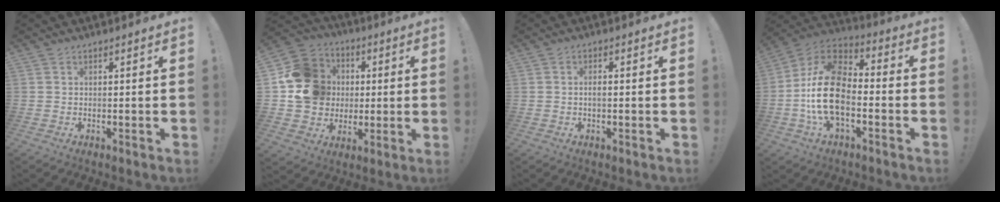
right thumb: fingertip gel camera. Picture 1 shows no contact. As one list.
[{"total": 16.5, "force": [1.5, 15.2, 6.3], "torque": [-0.093, 0.012, 0.056]}, {"total": 1.6, "force": [-0.4, 0.5, 1.5], "torque": [-0.024, 0.002, -0.010]}, {"total": 20.2, "force": [-4.2, 12.2, 15.6], "torque": [-0.295, 0.037, -0.064]}]